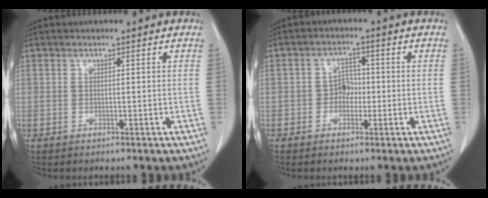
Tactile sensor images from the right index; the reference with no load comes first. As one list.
[{"total": 3.0, "force": [-0.7, 2.3, 1.8], "torque": [-0.018, 0.011, -0.013]}]